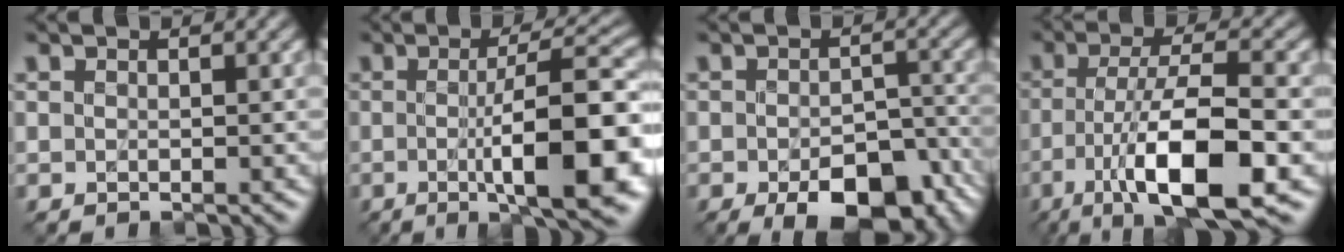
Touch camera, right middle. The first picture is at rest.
{"total": 11.1, "force": [-1.5, 2.4, 10.7], "torque": [-0.142, -0.002, -0.024]}
{"total": 9.1, "force": [-5.1, 4.3, 6.2], "torque": [-0.082, -0.014, -0.059]}
{"total": 10.9, "force": [-4.1, 3.1, 9.6], "torque": [-0.171, 0.000, -0.071]}